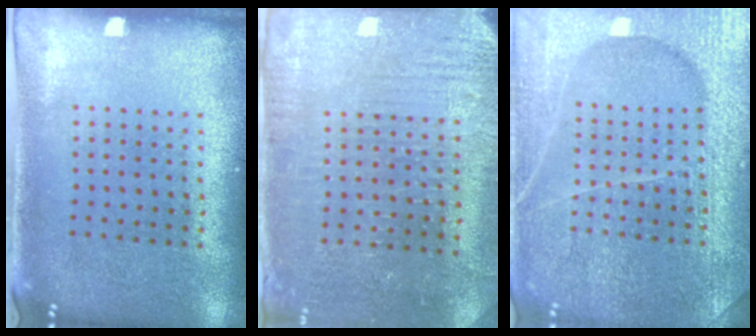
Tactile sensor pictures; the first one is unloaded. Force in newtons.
{"total": 3.1, "press": 3.0, "slide": 0.6}
{"total": 6.4, "press": 6.4, "slide": 0.8}